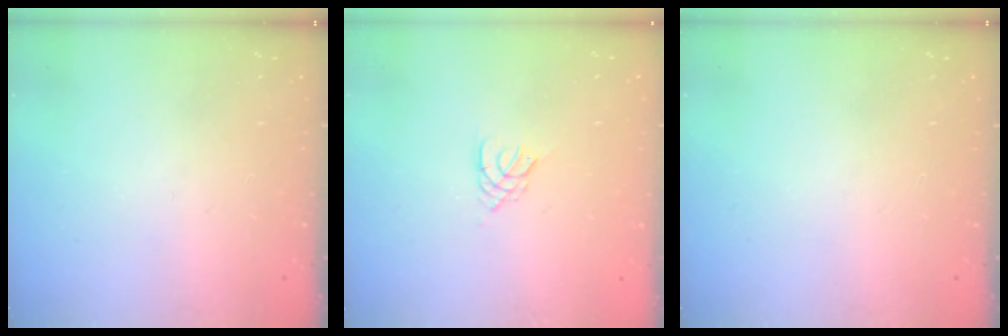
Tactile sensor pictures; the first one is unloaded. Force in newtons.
{"total": 2.6, "press": 2.5, "slide": 0.5}
{"total": 0.0}